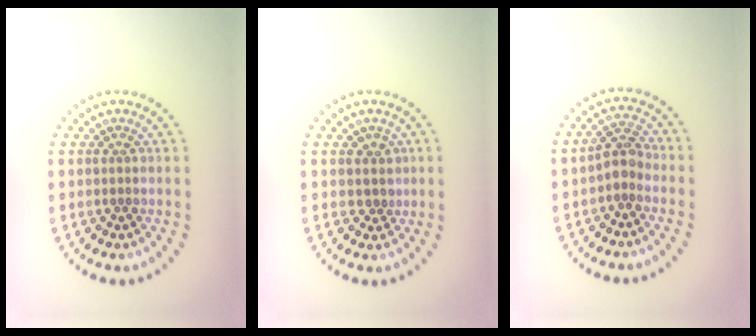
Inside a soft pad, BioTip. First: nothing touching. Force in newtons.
{"total": 1.5, "press": 1.2, "slide": 0.9}
{"total": 2.1, "press": 1.8, "slide": 1.1}